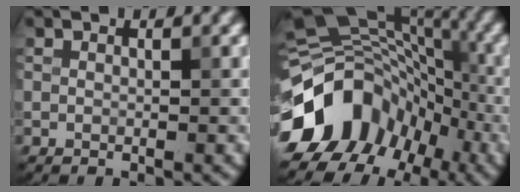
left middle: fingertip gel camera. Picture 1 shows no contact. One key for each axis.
{"total": 13.8, "fx": -5.9, "fy": 10.3, "fz": 7.1, "tx": -0.134, "ty": 0.014, "tz": -0.111}